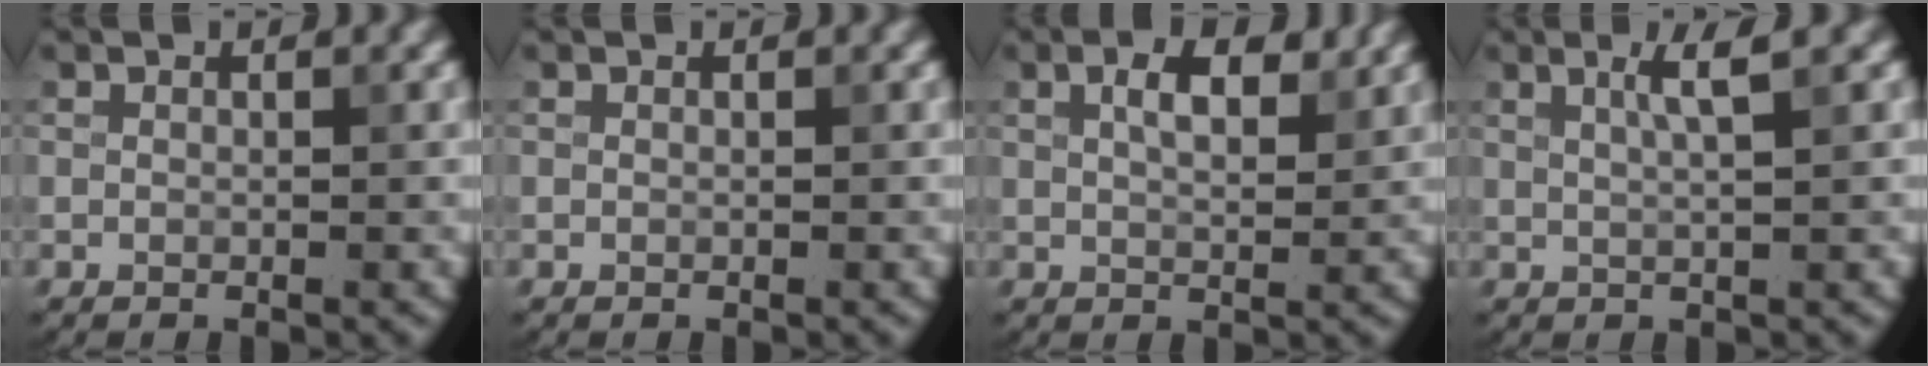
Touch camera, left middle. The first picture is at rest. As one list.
[{"total": 0.0}, {"total": 3.4, "force": [1.5, 1.4, 2.7], "torque": [-0.050, 0.005, 0.028]}, {"total": 2.6, "force": [1.1, 0.5, 2.3], "torque": [-0.033, 0.006, 0.016]}]